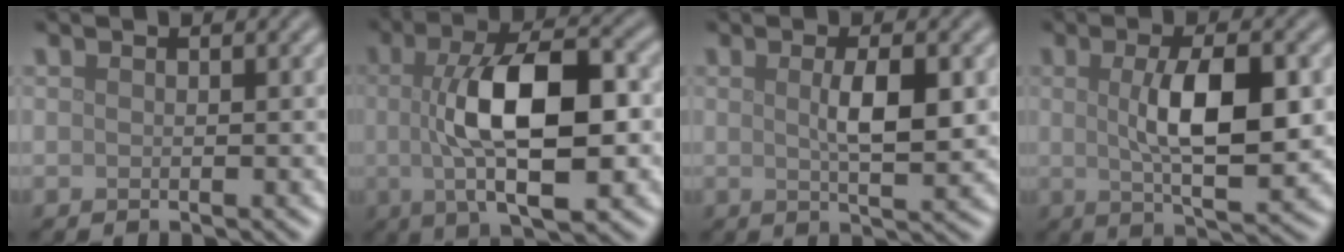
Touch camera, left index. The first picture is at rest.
{"total": 10.2, "force": [-0.1, 3.8, 9.4], "torque": [-0.156, 0.002, -0.002]}
{"total": 3.8, "force": [0.5, 0.9, 3.7], "torque": [-0.066, -0.001, 0.009]}
{"total": 7.2, "force": [0.6, 2.3, 6.8], "torque": [-0.115, -0.001, 0.010]}